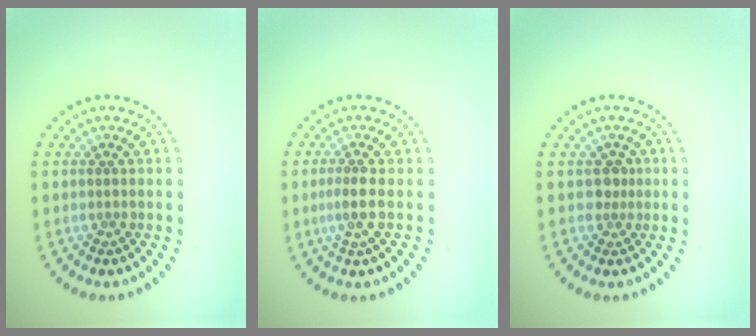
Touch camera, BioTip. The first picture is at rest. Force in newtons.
{"total": 1.8, "press": 1.4, "slide": 1.0}
{"total": 1.3, "press": 1.0, "slide": 0.7}